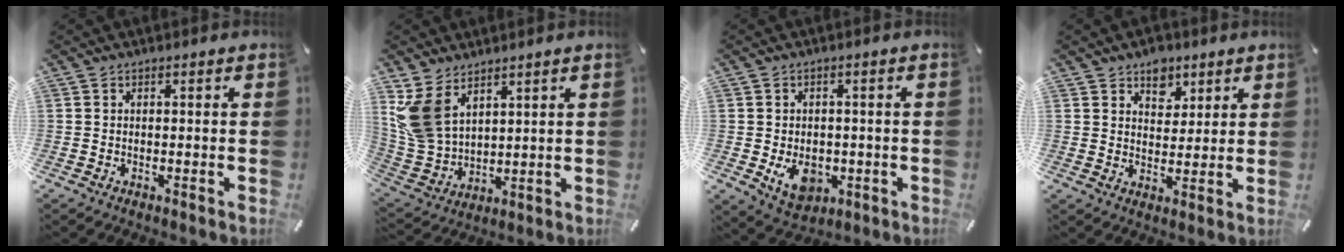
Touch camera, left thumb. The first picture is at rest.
{"total": 12.0, "force": [6.5, 7.8, 6.5], "torque": [-0.175, -0.022, 0.124]}
{"total": 7.6, "force": [-1.8, 5.8, 4.5], "torque": [-0.060, -0.002, -0.032]}
{"total": 6.3, "force": [4.0, 4.6, 1.5], "torque": [0.000, -0.023, 0.065]}